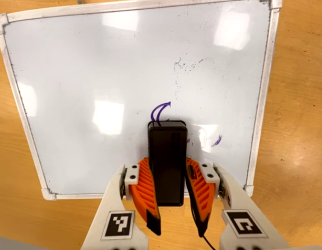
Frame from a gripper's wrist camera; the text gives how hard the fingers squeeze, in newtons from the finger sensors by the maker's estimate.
{"total": 10.9, "left": 8.4, "right": 13.3}